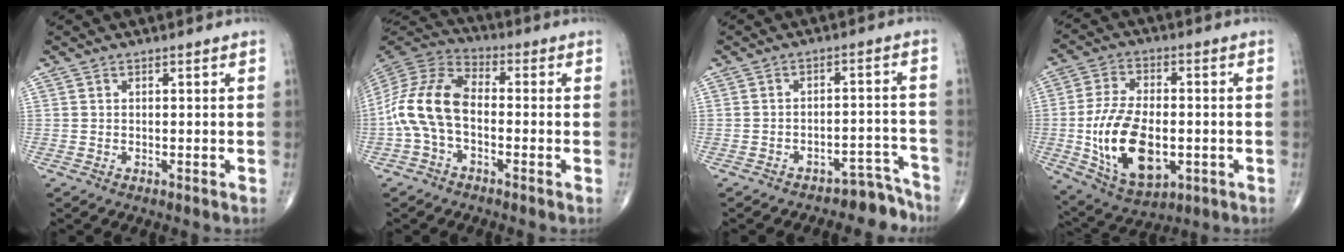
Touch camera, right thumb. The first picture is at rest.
{"total": 12.6, "force": [-2.1, 7.3, 10.1], "torque": [-0.205, 0.036, -0.052]}
{"total": 6.3, "force": [-5.9, 2.4, -0.3], "torque": [0.036, 0.098, -0.081]}
{"total": 17.3, "force": [-2.9, 9.6, 14.1], "torque": [-0.248, 0.000, -0.036]}